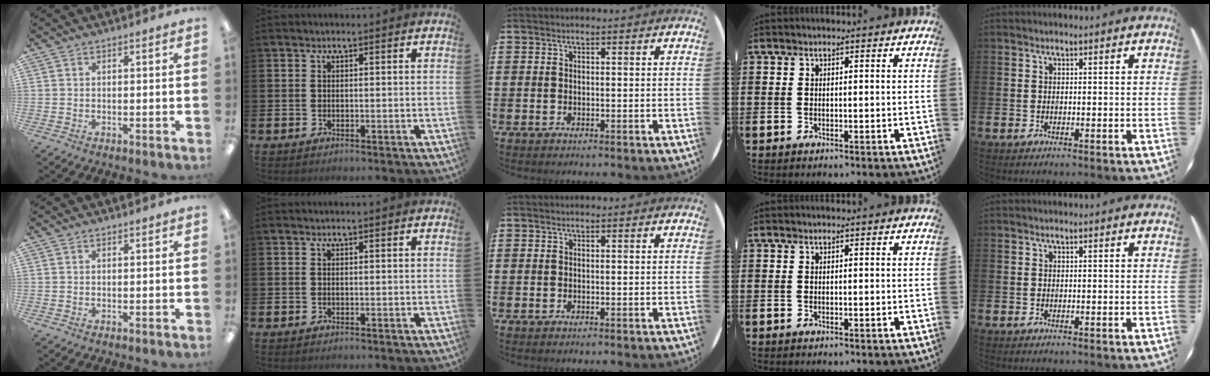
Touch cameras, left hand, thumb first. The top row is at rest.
{}